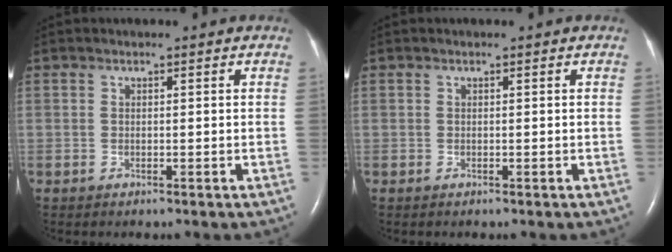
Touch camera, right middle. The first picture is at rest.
{"total": 0.0}